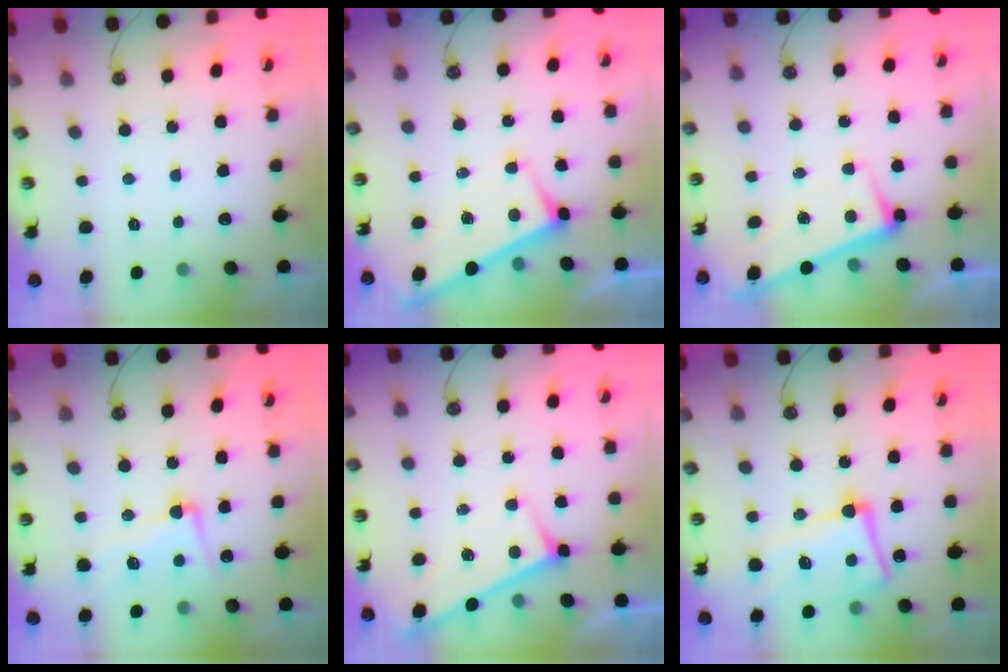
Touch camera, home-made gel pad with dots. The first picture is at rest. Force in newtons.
{"total": 3.2, "press": 3.2, "slide": 0.1}
{"total": 2.6, "press": 2.5, "slide": 0.6}
{"total": 6.1, "press": 5.9, "slide": 1.5}
{"total": 3.1, "press": 3.1, "slide": 0.2}
{"total": 12.3, "press": 12.0, "slide": 2.6}